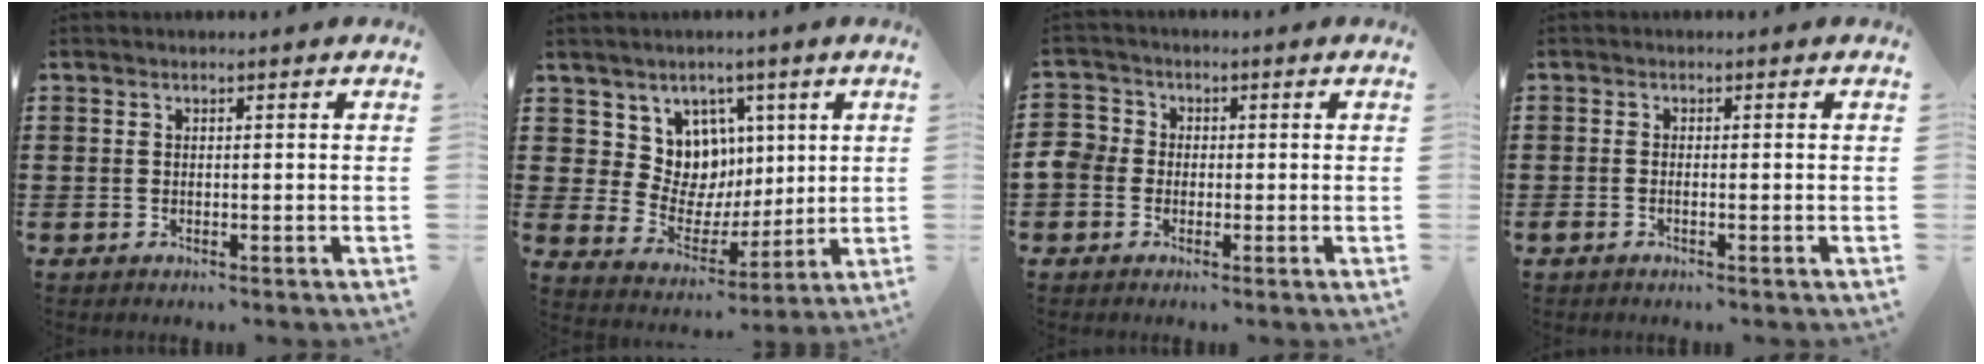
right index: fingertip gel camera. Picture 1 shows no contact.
{"total": 8.5, "force": [3.5, 7.6, 1.7], "torque": [-0.059, -0.034, 0.069]}
{"total": 3.7, "force": [-1.0, 3.3, 1.3], "torque": [-0.057, 0.000, -0.030]}
{"total": 0.6, "force": [-0.4, 0.0, 0.4], "torque": [-0.007, -0.003, -0.008]}